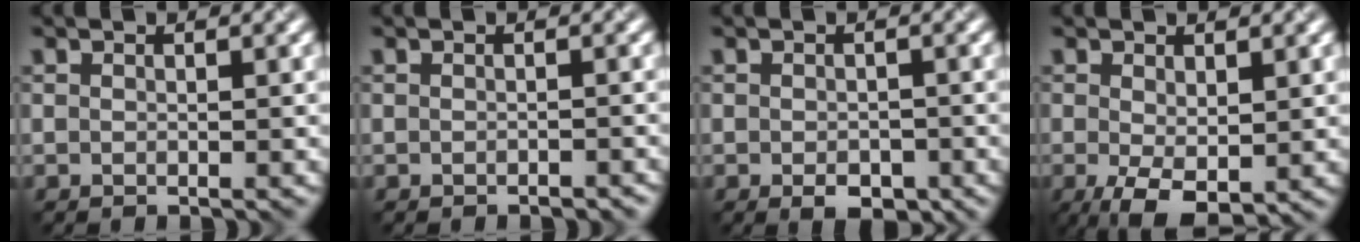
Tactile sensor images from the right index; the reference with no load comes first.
{"total": 0.6, "force": [-0.5, 0.2, 0.3], "torque": [-0.003, 0.000, -0.006]}
{"total": 2.3, "force": [-1.1, 1.3, 1.6], "torque": [-0.025, -0.005, -0.016]}
{"total": 4.6, "force": [-0.9, 2.2, 3.9], "torque": [-0.082, -0.014, -0.011]}